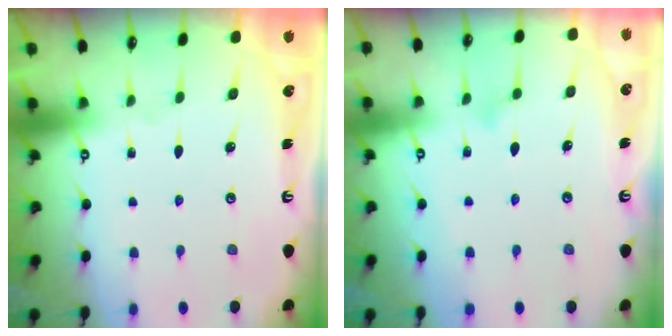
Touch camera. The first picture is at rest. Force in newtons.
{"total": 9.4, "press": 9.4, "slide": 0.6}